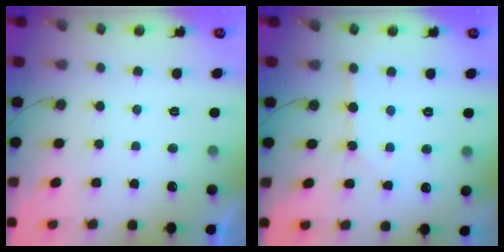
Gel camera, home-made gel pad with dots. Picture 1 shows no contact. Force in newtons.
{"total": 3.0, "press": 3.0, "slide": 0.3}